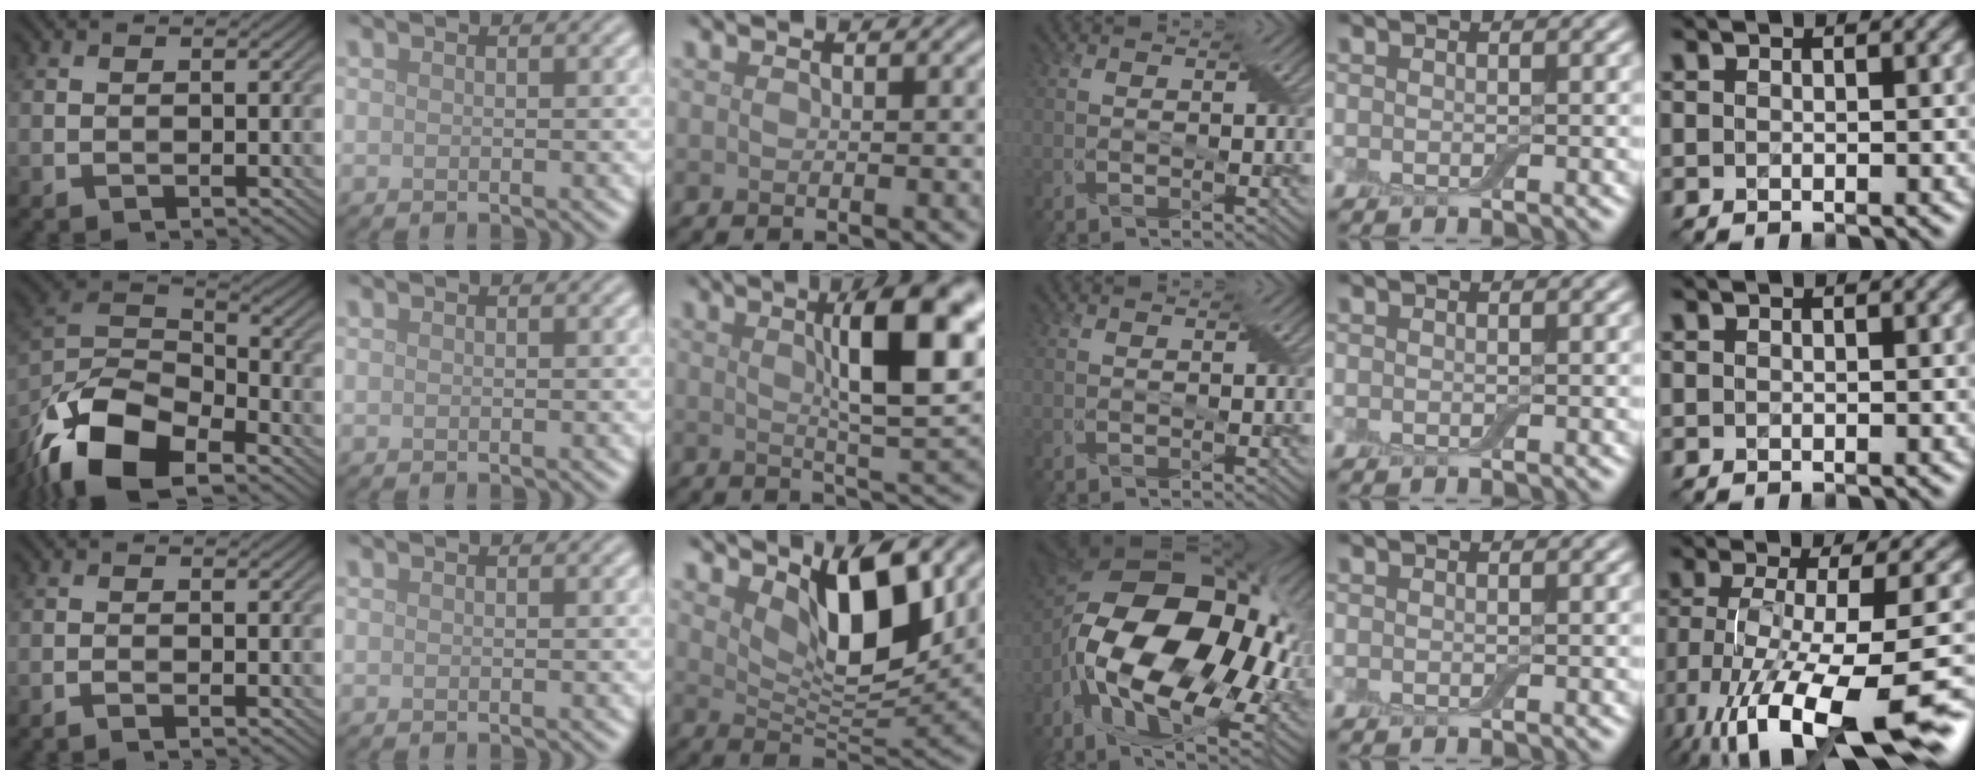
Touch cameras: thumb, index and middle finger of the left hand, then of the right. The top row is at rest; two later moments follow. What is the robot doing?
{"motion": "open", "object": "airpods case & airpods"}